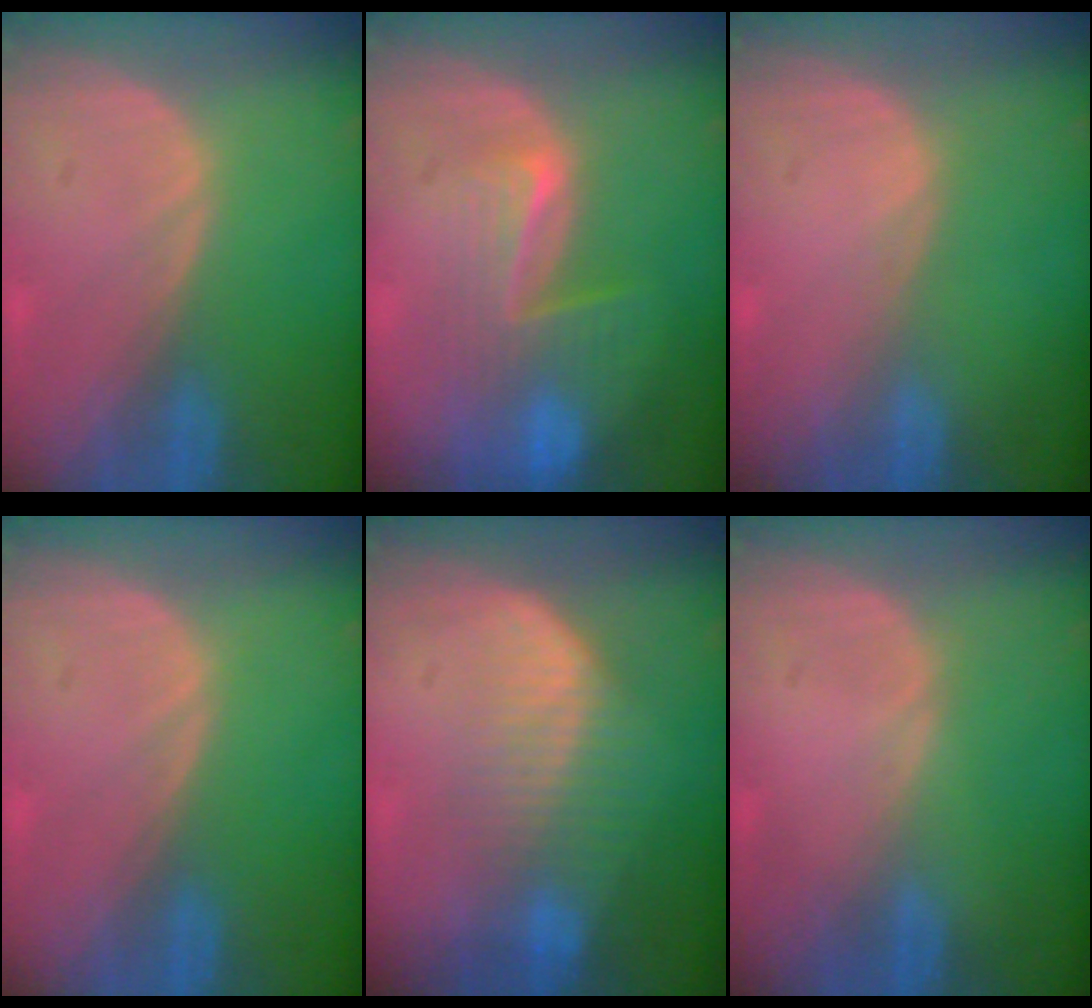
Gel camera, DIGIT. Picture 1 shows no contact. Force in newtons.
{"total": 8.1, "press": 7.0, "slide": 4.1}
{"total": 0.0}
{"total": 0.0}
{"total": 7.2, "press": 6.6, "slide": 3.0}
{"total": 0.0}